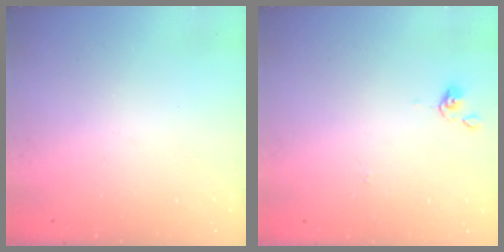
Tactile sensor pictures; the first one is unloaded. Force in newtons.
{"total": 0.0}